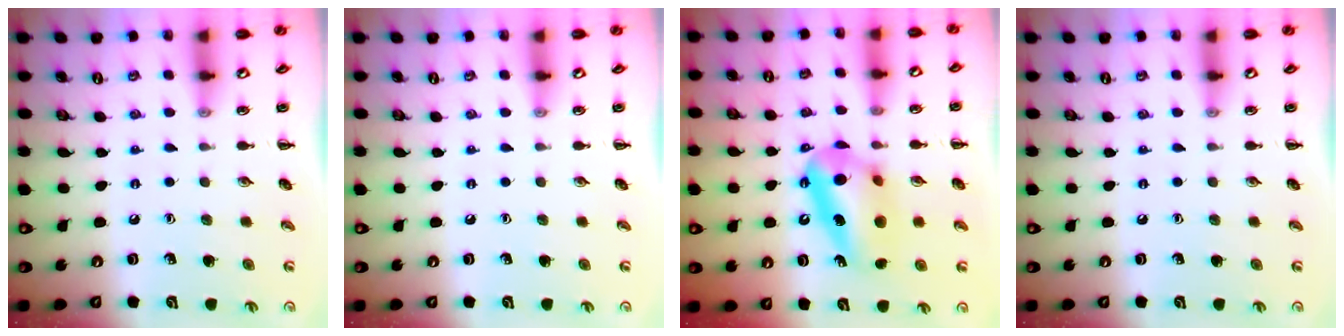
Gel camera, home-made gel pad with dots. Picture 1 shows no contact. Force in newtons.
{"total": 0.0}
{"total": 12.1, "press": 12.0, "slide": 1.6}
{"total": 0.0}